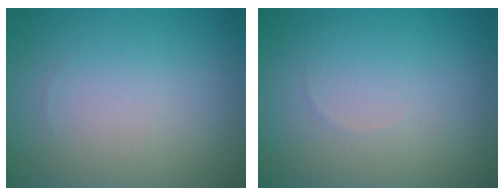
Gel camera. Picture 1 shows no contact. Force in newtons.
{"total": 0.0}